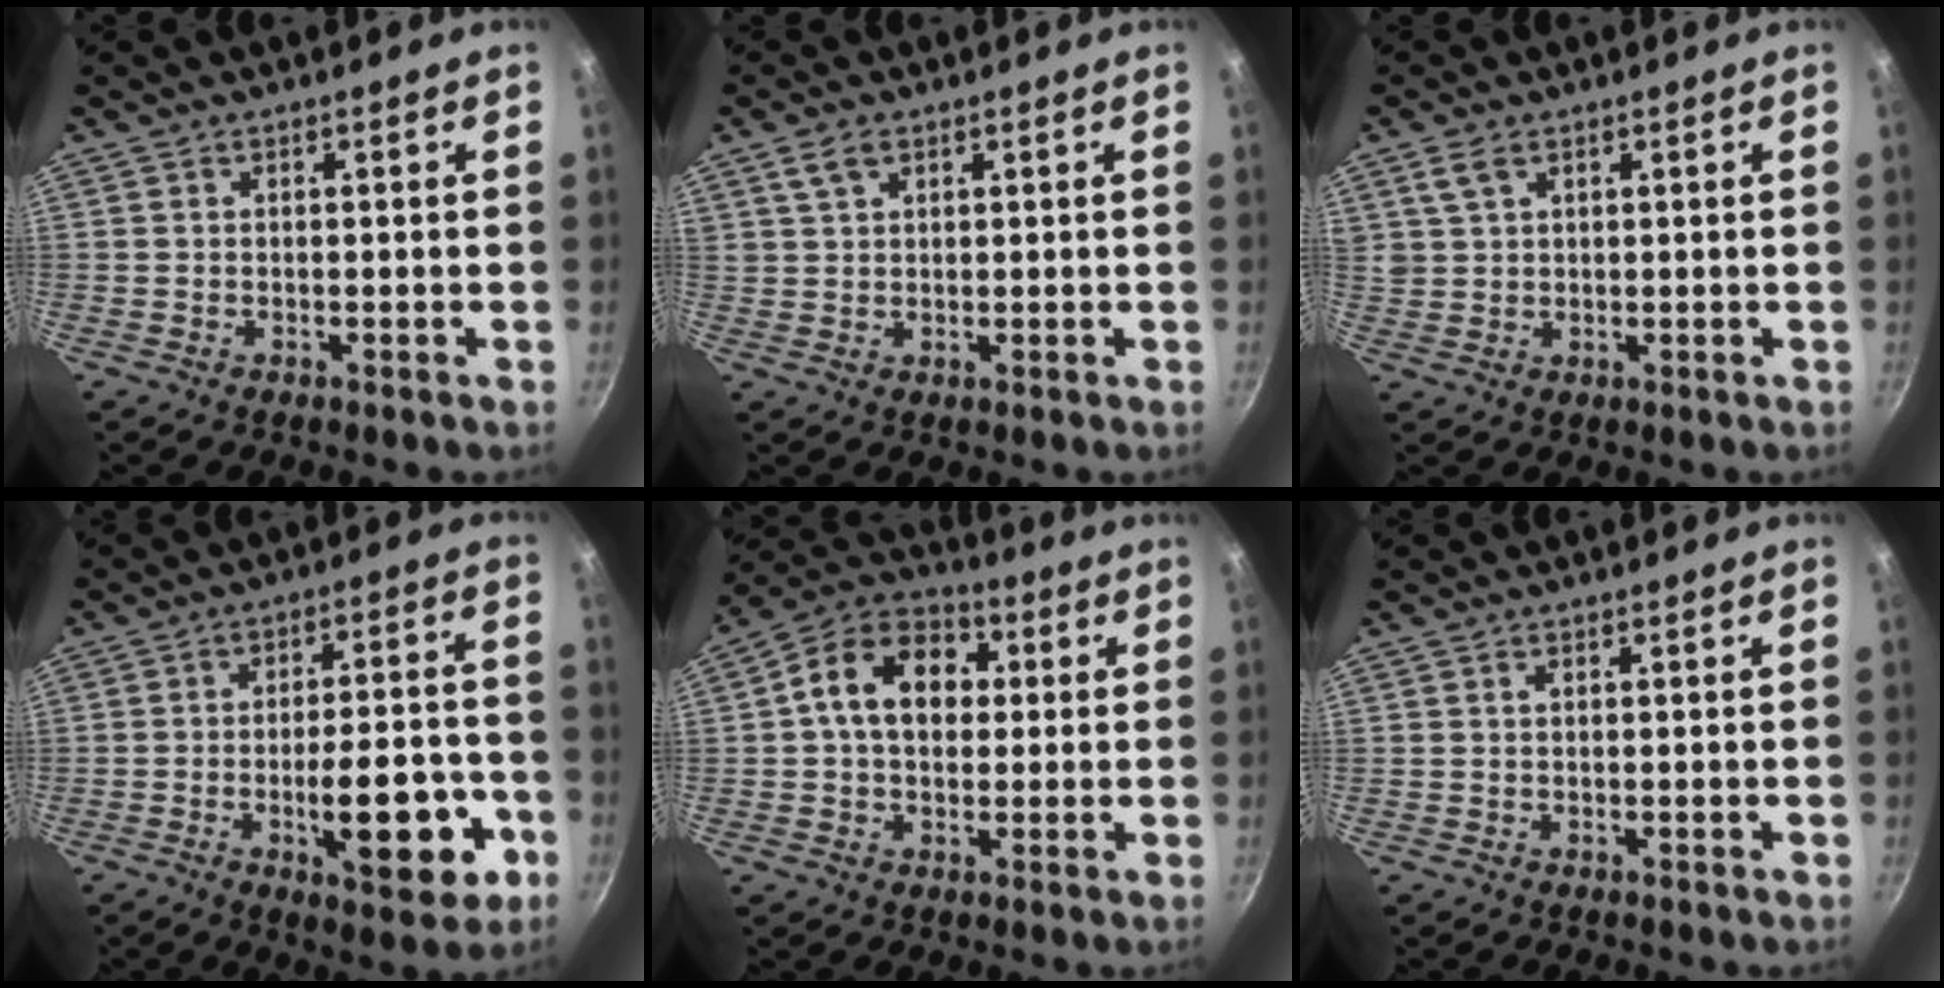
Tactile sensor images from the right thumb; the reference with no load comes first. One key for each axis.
{"total": 3.6, "fx": 2.0, "fy": 2.1, "fz": 2.1, "tx": -0.031, "ty": 0.000, "tz": 0.040}
{"total": 3.9, "fx": 2.1, "fy": 2.4, "fz": 2.3, "tx": -0.038, "ty": -0.001, "tz": 0.047}
{"total": 16.2, "fx": -5.6, "fy": 6.1, "fz": 13.9, "tx": -0.161, "ty": 0.030, "tz": -0.072}
{"total": 13.5, "fx": 1.9, "fy": 9.8, "fz": 9.1, "tx": -0.111, "ty": 0.025, "tz": 0.010}
{"total": 0.7, "fx": 0.2, "fy": 0.4, "fz": 0.5, "tx": -0.010, "ty": 0.002, "tz": 0.004}